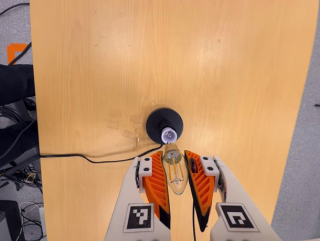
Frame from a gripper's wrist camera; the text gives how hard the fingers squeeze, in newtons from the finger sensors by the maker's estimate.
{"total": 21.0, "left": 23.2, "right": 18.8}